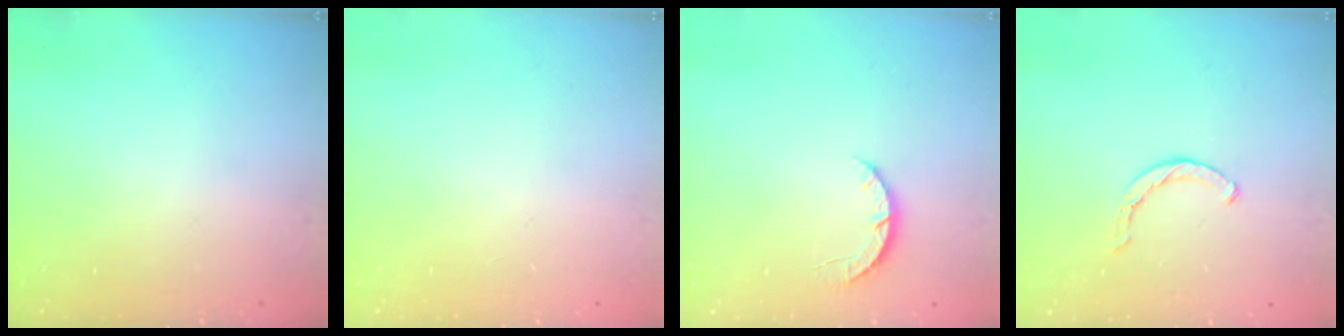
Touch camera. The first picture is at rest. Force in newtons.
{"total": 0.0}
{"total": 3.8, "press": 3.7, "slide": 0.7}
{"total": 3.6, "press": 3.5, "slide": 0.8}